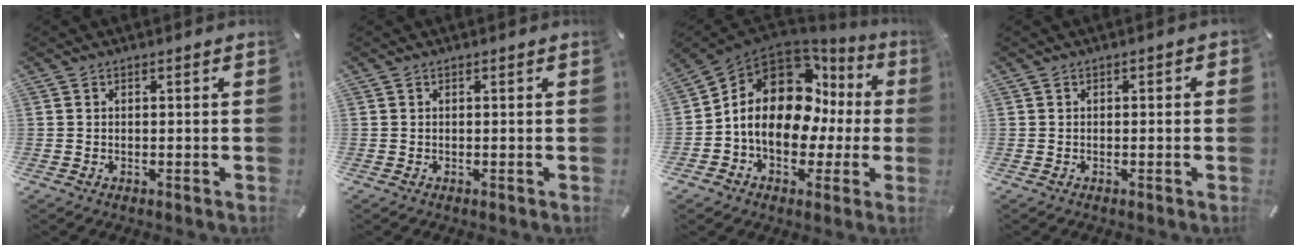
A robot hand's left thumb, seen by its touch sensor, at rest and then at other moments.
{"total": 0.0}
{"total": 16.2, "force": [2.9, 11.7, 10.9], "torque": [-0.185, -0.026, 0.046]}
{"total": 0.8, "force": [-0.3, 0.6, 0.5], "torque": [-0.008, 0.002, -0.007]}